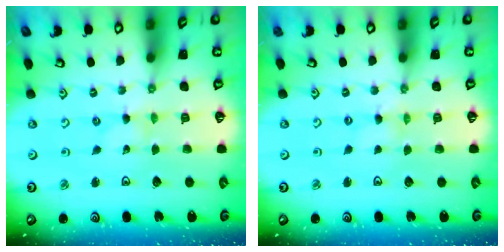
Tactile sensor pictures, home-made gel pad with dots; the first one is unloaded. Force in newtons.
{"total": 0.0}